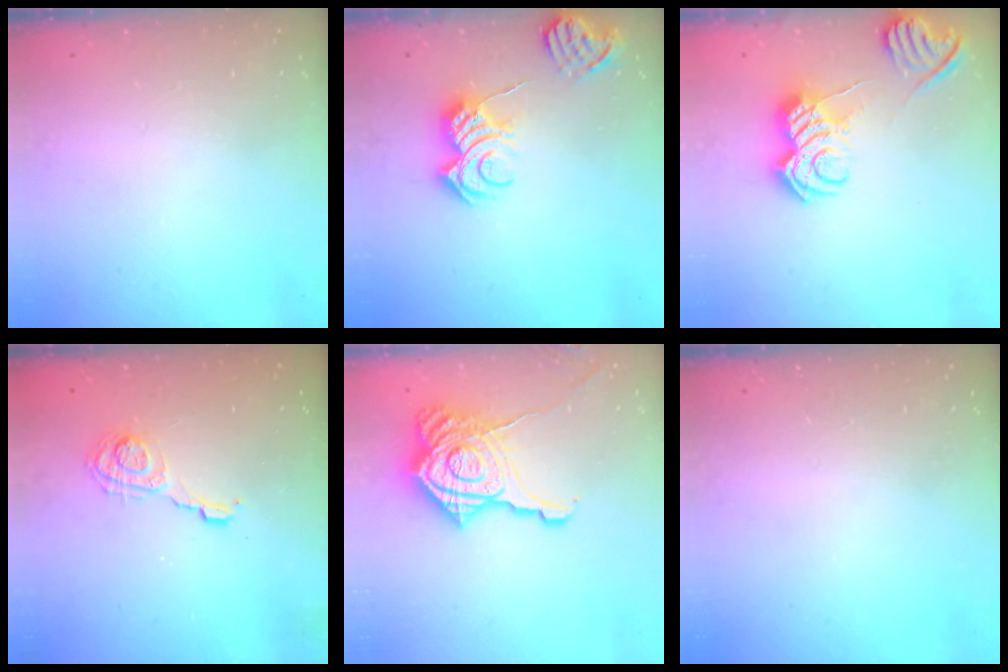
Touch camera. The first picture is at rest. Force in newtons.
{"total": 9.1, "press": 9.0, "slide": 1.0}
{"total": 10.0, "press": 10.0, "slide": 0.8}
{"total": 6.4, "press": 6.4, "slide": 0.6}
{"total": 24.8, "press": 24.7, "slide": 1.8}
{"total": 0.0}